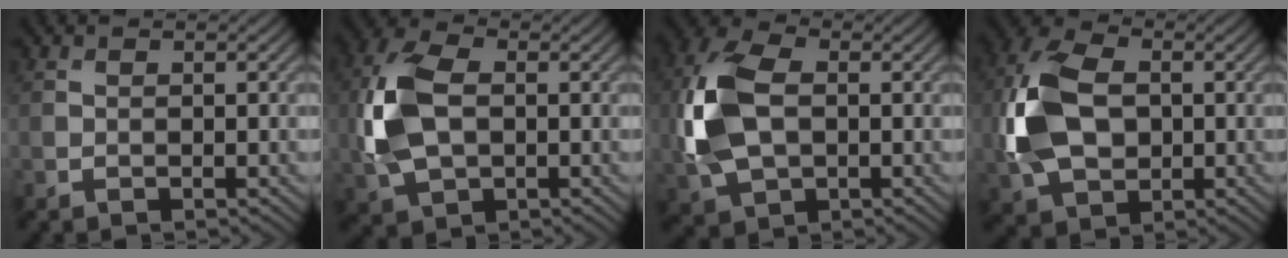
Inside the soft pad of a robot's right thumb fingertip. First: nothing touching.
{"total": 10.1, "force": [0.0, 6.3, 7.9], "torque": [-0.213, 0.006, -0.007]}
{"total": 11.6, "force": [-0.1, 7.3, 9.0], "torque": [-0.240, 0.008, -0.009]}
{"total": 12.3, "force": [-0.2, 8.1, 9.3], "torque": [-0.236, 0.011, -0.016]}